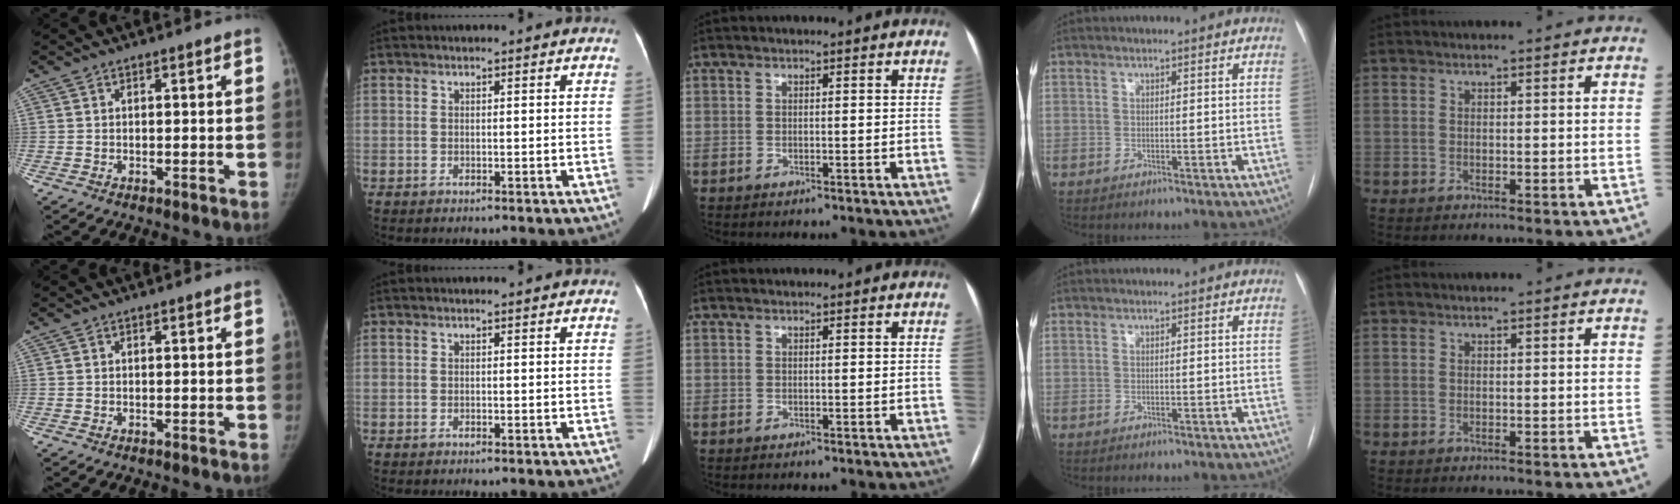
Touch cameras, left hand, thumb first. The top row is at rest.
{}